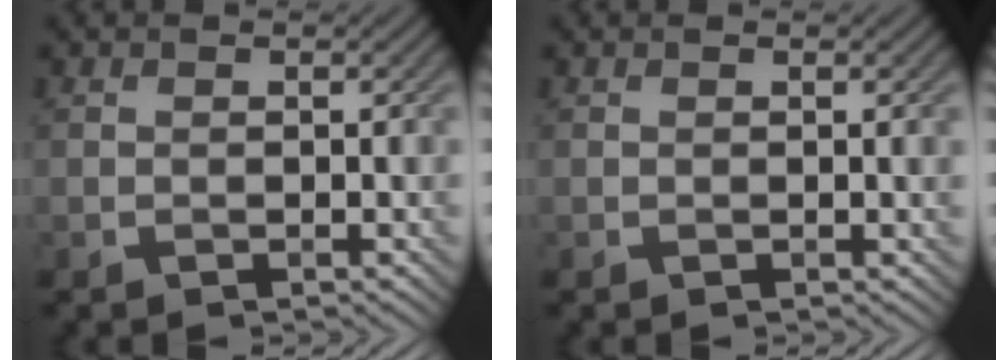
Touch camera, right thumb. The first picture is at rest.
{"total": 0.8, "force": [0.1, 0.1, 0.7], "torque": [-0.010, -0.001, 0.001]}